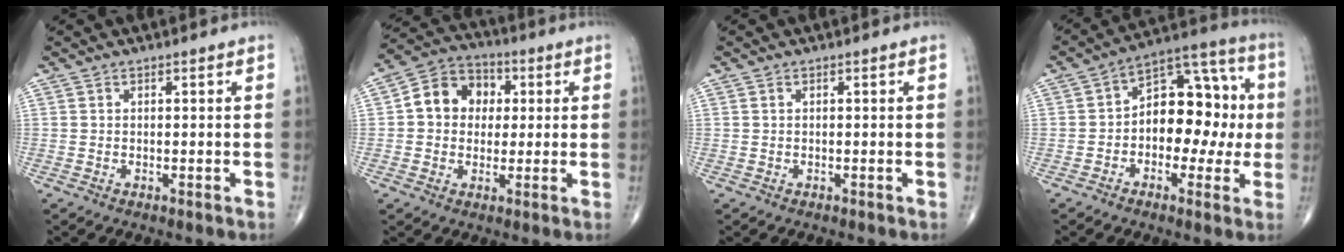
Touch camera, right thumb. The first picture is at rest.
{"total": 10.4, "force": [1.5, 8.6, 5.6], "torque": [-0.057, 0.020, 0.012]}
{"total": 0.0}
{"total": 15.0, "force": [-0.6, 9.6, 11.5], "torque": [-0.117, 0.053, -0.017]}